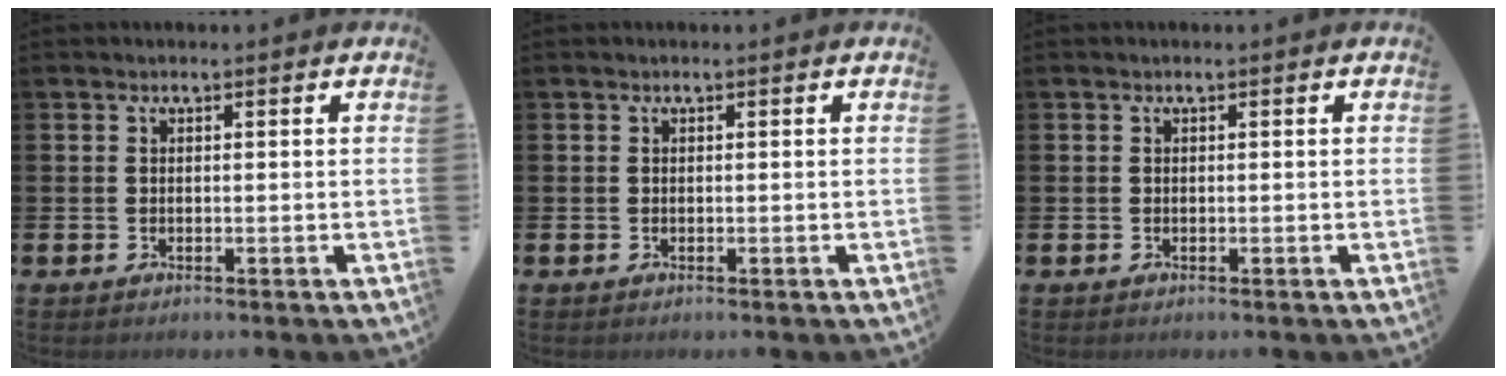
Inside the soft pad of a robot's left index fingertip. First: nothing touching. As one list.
[{"total": 0.0}, {"total": 0.0}]